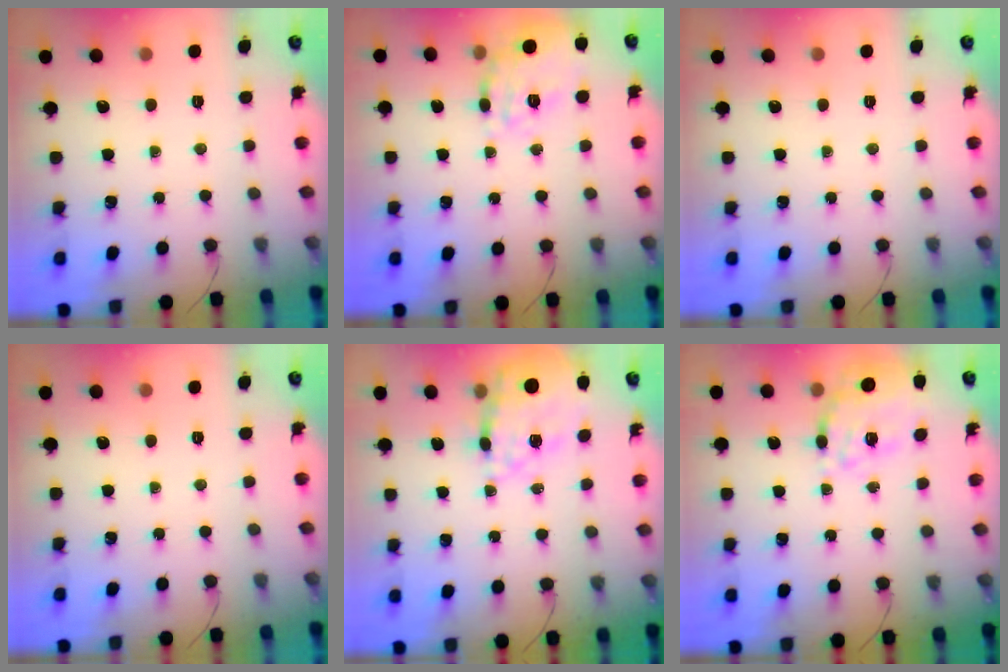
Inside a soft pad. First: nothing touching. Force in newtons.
{"total": 18.9, "press": 18.9, "slide": 0.7}
{"total": 0.0}
{"total": 0.0}
{"total": 20.0, "press": 19.5, "slide": 4.3}
{"total": 11.3, "press": 10.7, "slide": 3.9}